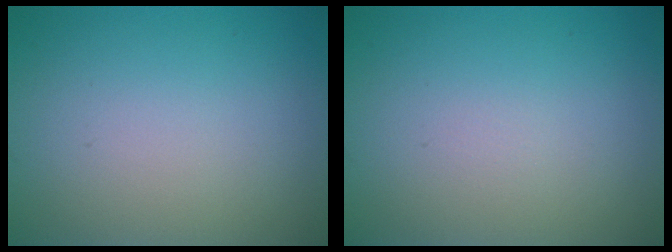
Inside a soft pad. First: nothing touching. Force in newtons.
{"total": 0.0}